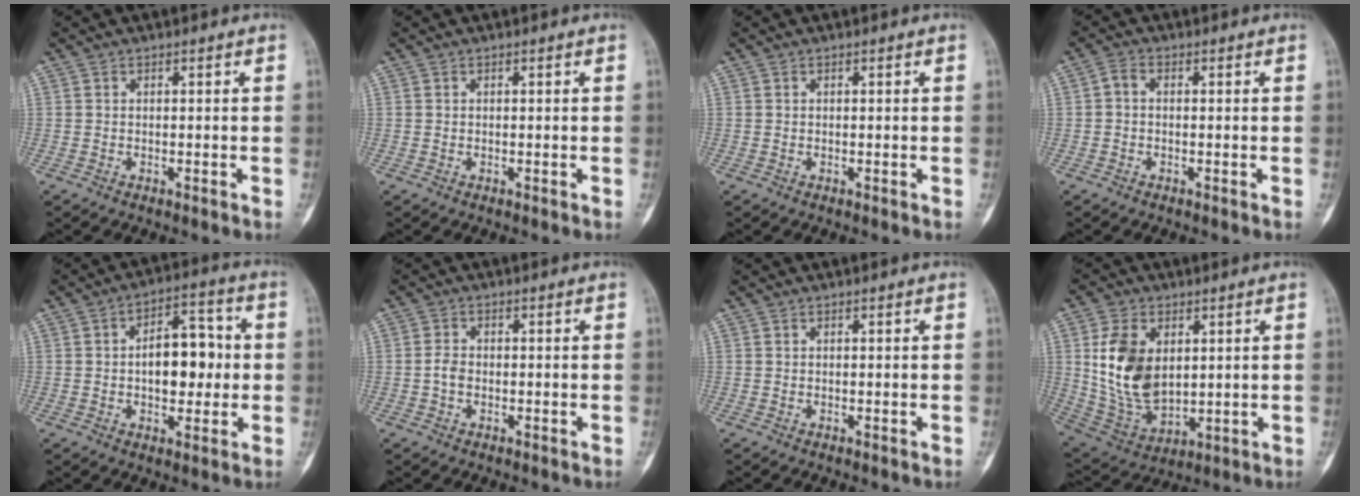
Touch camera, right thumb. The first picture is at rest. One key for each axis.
{"total": 0.0}
{"total": 0.0}
{"total": 2.1, "fx": -0.2, "fy": 1.6, "fz": 1.3, "tx": -0.019, "ty": 0.004, "tz": -0.014}
{"total": 11.8, "fx": -0.1, "fy": 7.1, "fz": 9.4, "tx": -0.097, "ty": 0.026, "tz": -0.003}
{"total": 2.7, "fx": -0.7, "fy": 2.1, "fz": 1.6, "tx": -0.021, "ty": 0.008, "tz": -0.019}
{"total": 0.0}
{"total": 15.2, "fx": 2.7, "fy": 9.9, "fz": 11.1, "tx": -0.186, "ty": -0.016, "tz": 0.068}